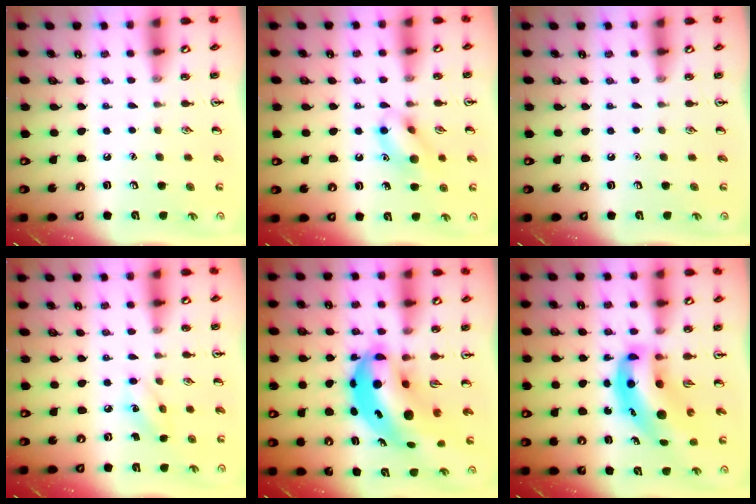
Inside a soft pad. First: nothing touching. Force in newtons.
{"total": 11.4, "press": 11.4, "slide": 0.8}
{"total": 0.0}
{"total": 5.4, "press": 5.1, "slide": 1.5}
{"total": 11.7, "press": 11.3, "slide": 3.2}
{"total": 11.9, "press": 11.4, "slide": 3.2}